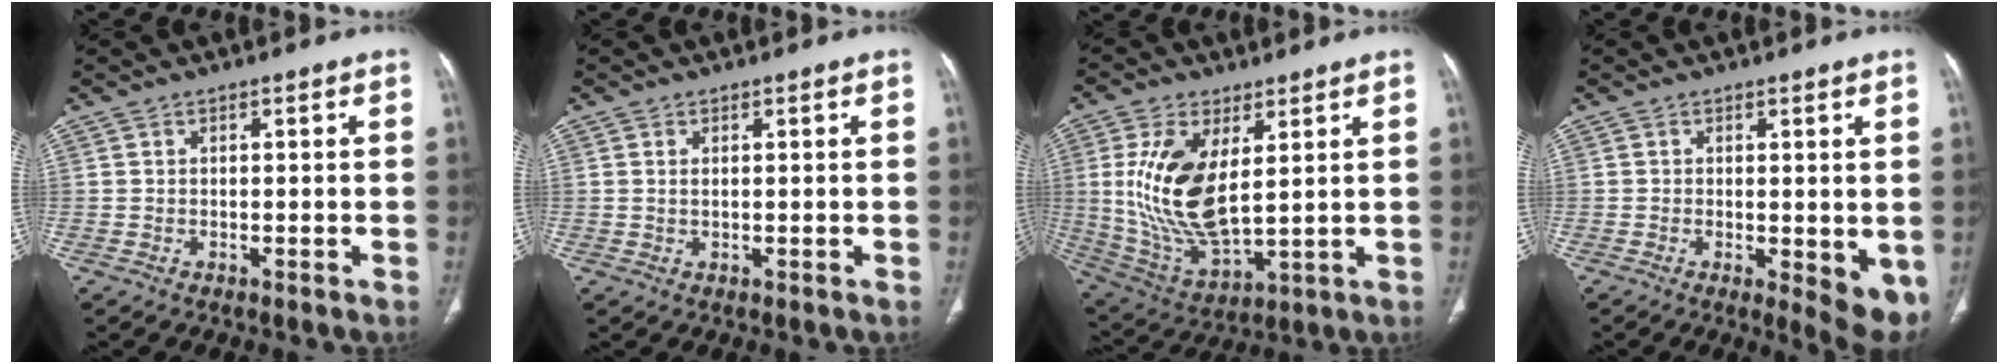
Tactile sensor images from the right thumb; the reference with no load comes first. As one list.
[{"total": 0.8, "force": [0.3, 0.3, 0.6], "torque": [-0.016, 0.000, 0.007]}, {"total": 16.4, "force": [3.6, 7.8, 14.0], "torque": [-0.278, -0.022, 0.086]}, {"total": 7.4, "force": [-1.1, 2.7, 6.7], "torque": [-0.082, -0.019, -0.008]}]